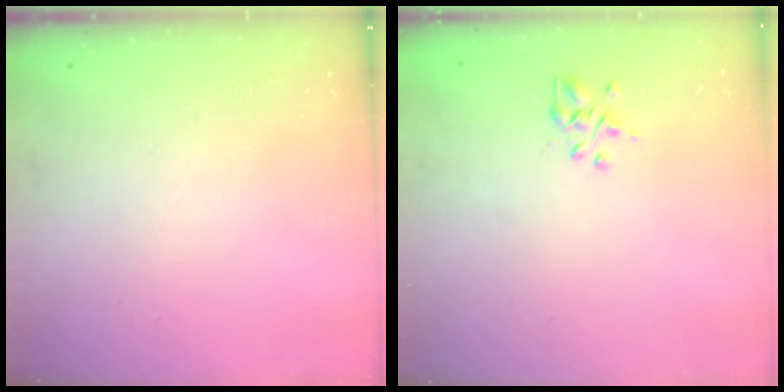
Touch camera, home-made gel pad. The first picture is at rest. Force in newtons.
{"total": 1.9, "press": 1.7, "slide": 0.9}